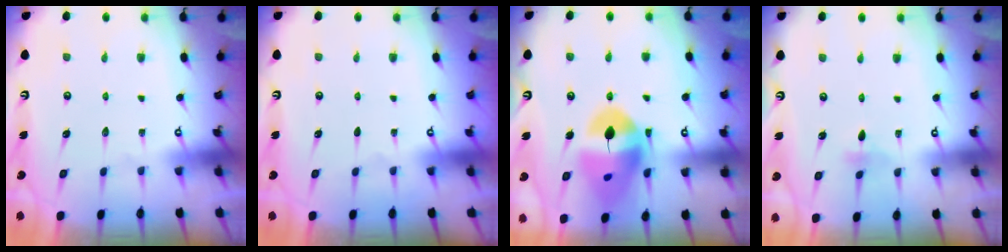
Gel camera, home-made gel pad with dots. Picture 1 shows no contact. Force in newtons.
{"total": 0.0}
{"total": 16.7, "press": 16.5, "slide": 2.4}
{"total": 2.4, "press": 2.3, "slide": 0.7}